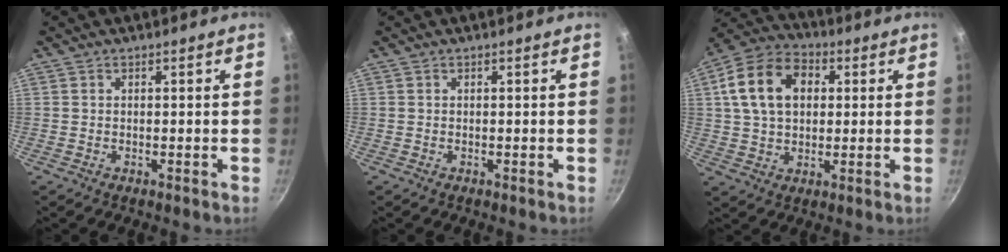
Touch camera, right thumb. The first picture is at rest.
{"total": 0.0}
{"total": 14.7, "force": [3.4, 10.4, 9.9], "torque": [-0.158, 0.017, 0.044]}